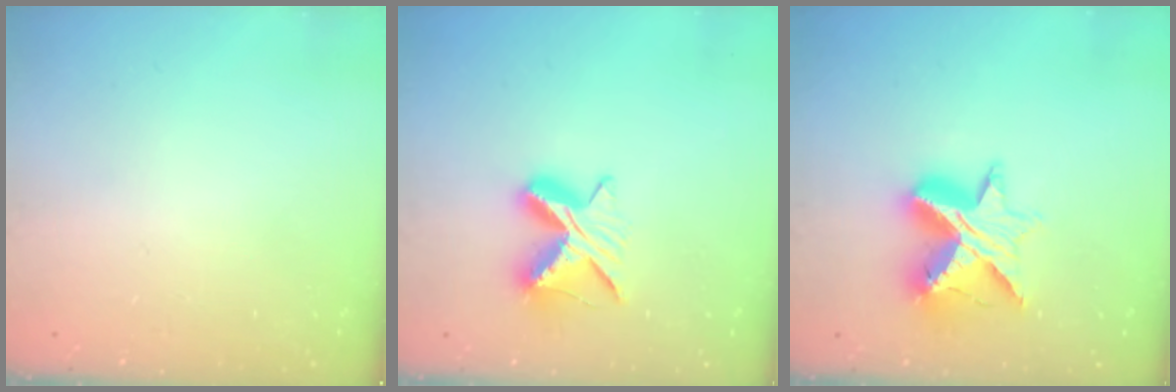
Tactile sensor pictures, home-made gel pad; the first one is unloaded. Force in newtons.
{"total": 9.3, "press": 9.3, "slide": 0.2}
{"total": 13.1, "press": 13.1, "slide": 0.8}